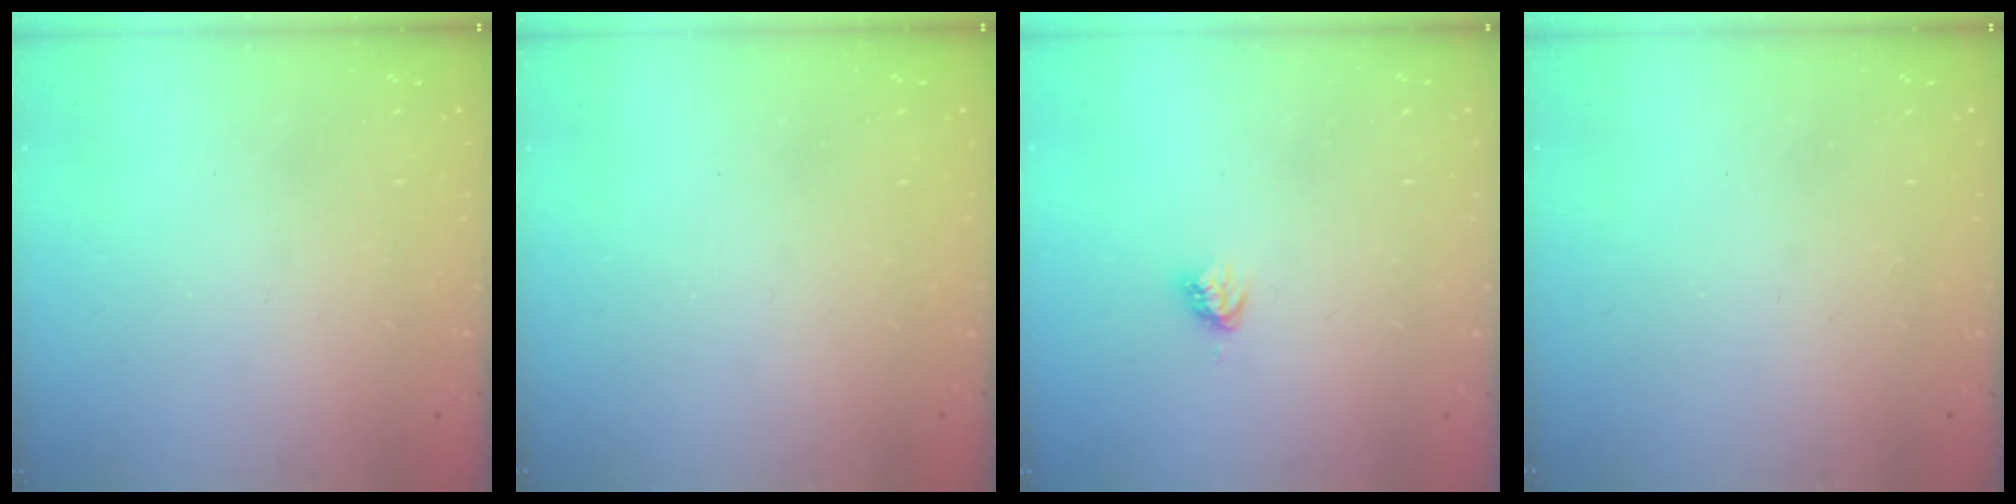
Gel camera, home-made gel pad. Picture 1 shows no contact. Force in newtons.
{"total": 0.0}
{"total": 3.8, "press": 3.8, "slide": 0.3}
{"total": 0.0}